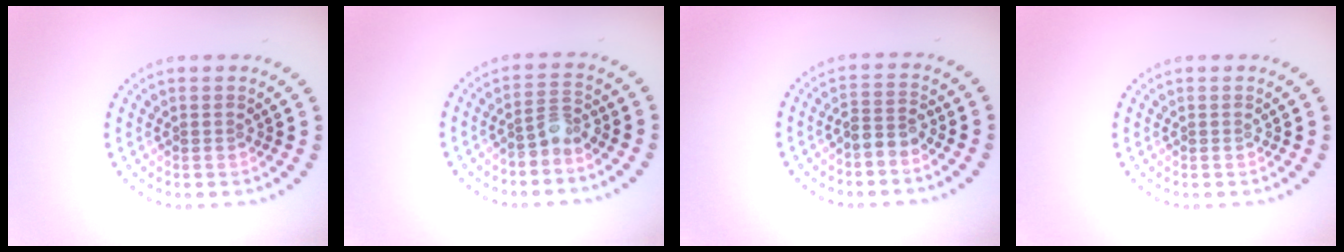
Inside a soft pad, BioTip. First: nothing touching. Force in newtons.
{"total": 2.0, "press": 1.6, "slide": 1.3}
{"total": 2.1, "press": 1.7, "slide": 1.2}
{"total": 0.0}